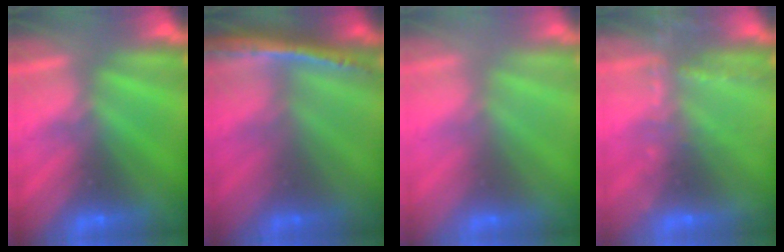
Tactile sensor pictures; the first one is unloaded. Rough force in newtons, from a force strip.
{"total": 1.3}
{"total": 2.4}
{"total": 7.2}